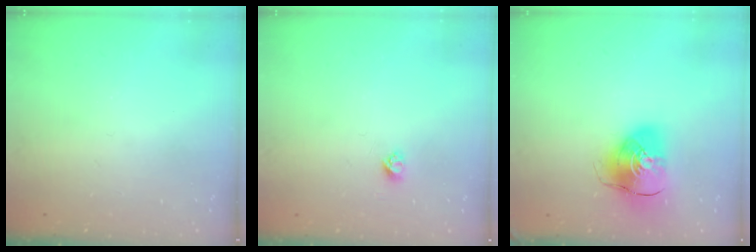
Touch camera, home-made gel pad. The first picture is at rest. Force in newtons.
{"total": 2.7, "press": 2.6, "slide": 0.3}
{"total": 10.8, "press": 10.7, "slide": 1.5}